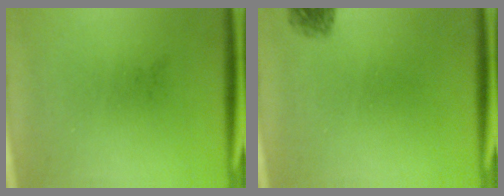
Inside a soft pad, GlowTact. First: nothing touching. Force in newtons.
{"total": 1.6}